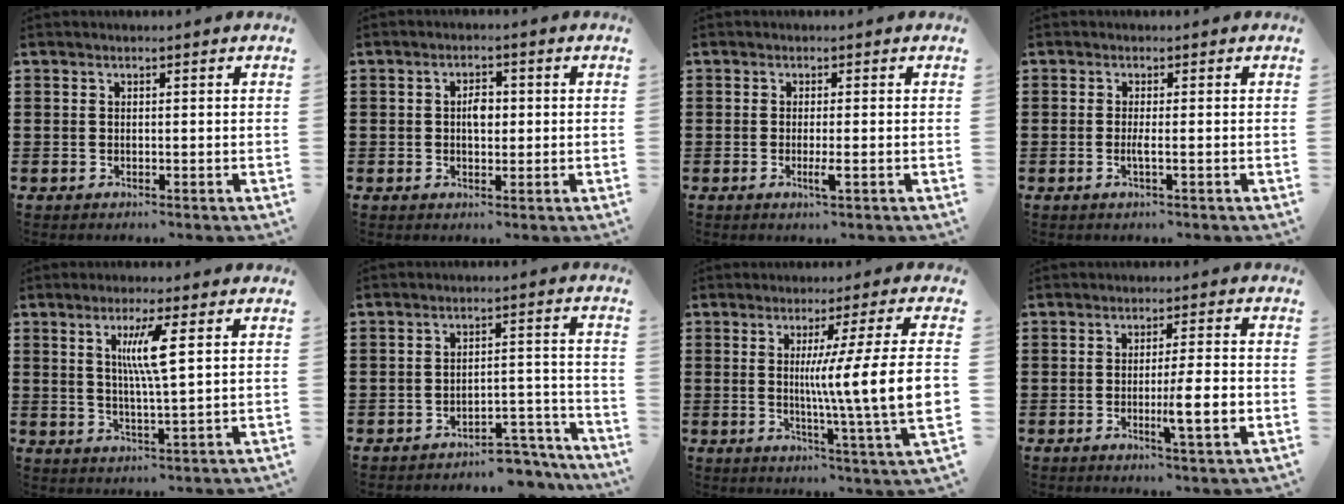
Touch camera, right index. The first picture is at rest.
{"total": 2.8, "force": [0.1, 1.5, 2.3], "torque": [-0.038, 0.003, -0.001]}
{"total": 2.3, "force": [-0.8, 0.1, 2.1], "torque": [-0.044, -0.007, -0.017]}
{"total": 1.8, "force": [-0.5, -0.1, 1.7], "torque": [-0.039, -0.007, -0.012]}
{"total": 6.1, "force": [1.9, 0.1, 5.8], "torque": [-0.118, -0.003, 0.027]}
{"total": 4.2, "force": [-3.9, 0.6, 1.2], "torque": [-0.022, 0.006, -0.080]}
{"total": 11.3, "force": [0.5, -0.8, 11.3], "torque": [-0.198, -0.013, 0.001]}
{"total": 6.7, "force": [-1.6, 0.5, 6.5], "torque": [-0.097, -0.011, -0.029]}